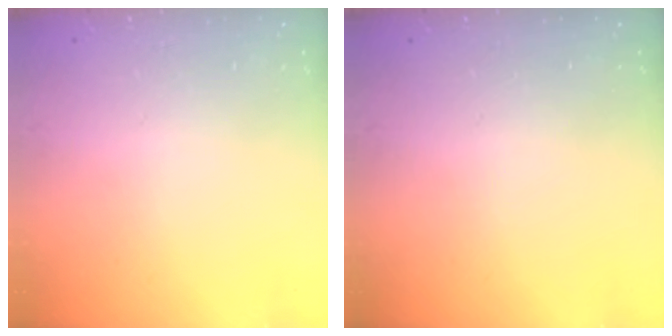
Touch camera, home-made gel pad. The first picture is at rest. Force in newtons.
{"total": 0.0}